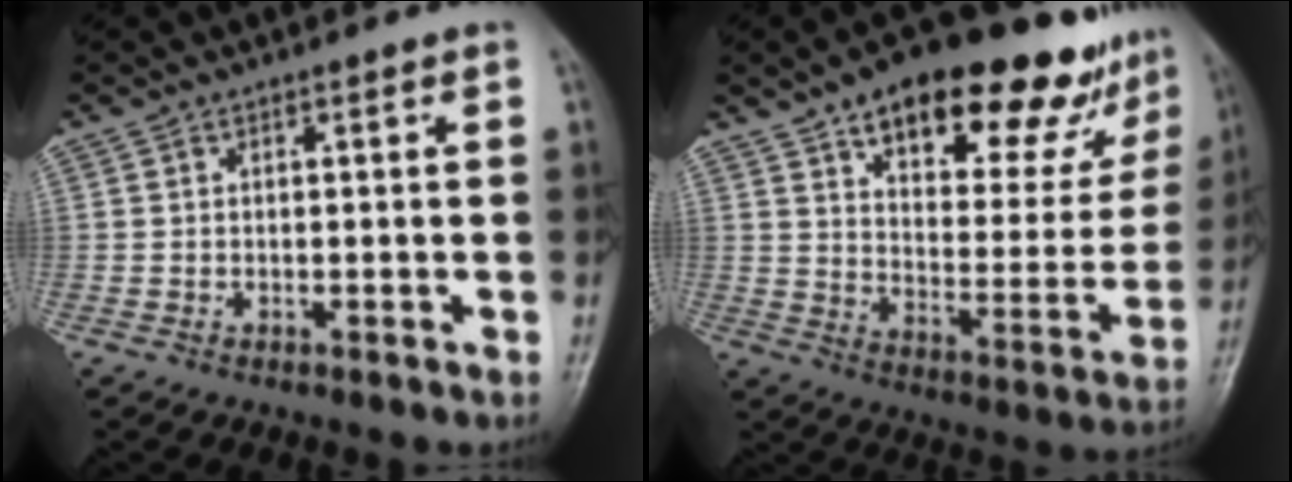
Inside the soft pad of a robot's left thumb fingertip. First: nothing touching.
{"total": 25.6, "force": [17.5, 10.6, 15.4], "torque": [-0.164, -0.059, 0.244]}